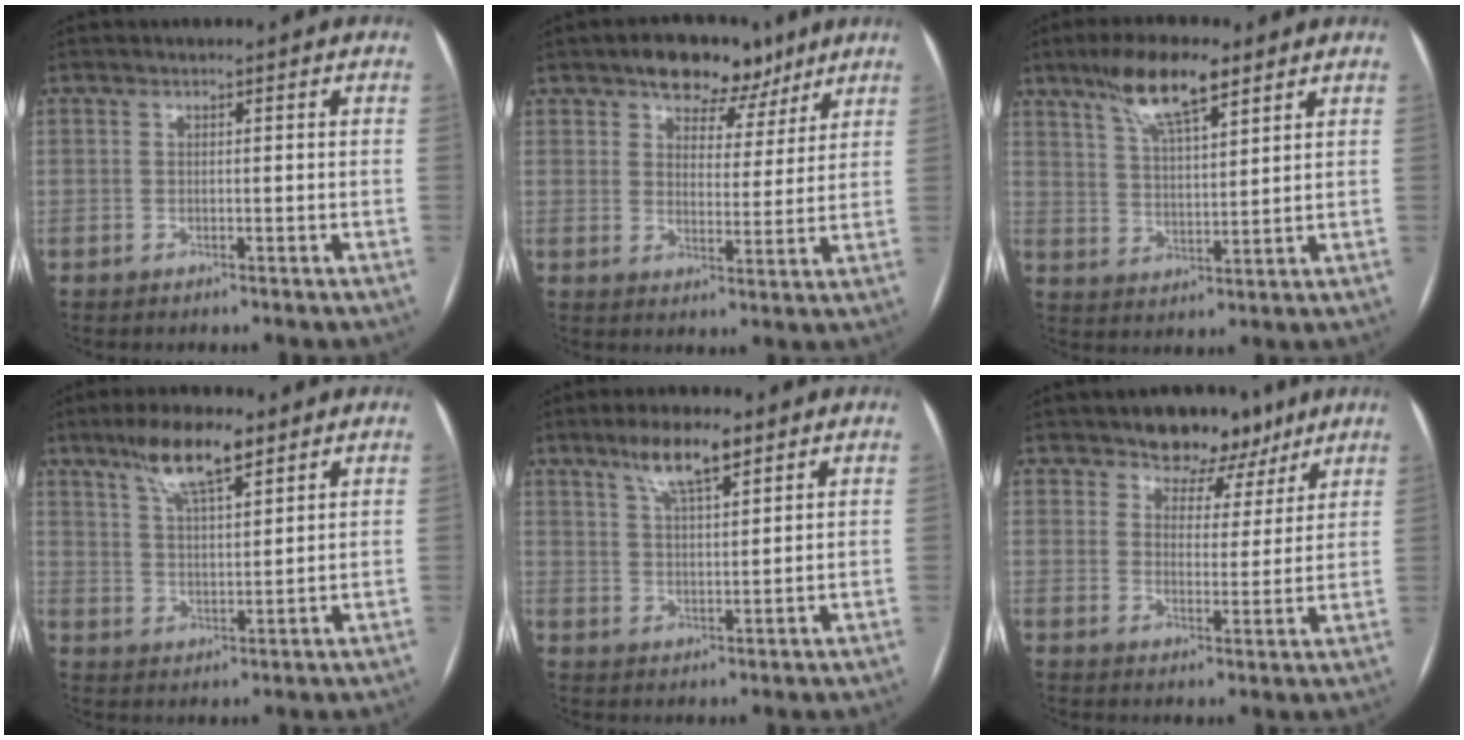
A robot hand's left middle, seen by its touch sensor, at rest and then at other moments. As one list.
[{"total": 8.5, "force": [6.1, 4.8, 3.7], "torque": [-0.042, 0.015, 0.089]}, {"total": 10.0, "force": [6.7, 2.2, 7.0], "torque": [-0.136, 0.011, 0.122]}, {"total": 8.9, "force": [6.0, 1.9, 6.3], "torque": [-0.123, 0.010, 0.109]}, {"total": 7.2, "force": [4.8, 1.5, 5.2], "torque": [-0.103, 0.007, 0.086]}, {"total": 7.9, "force": [6.0, 4.6, 2.3], "torque": [-0.019, 0.002, 0.086]}]